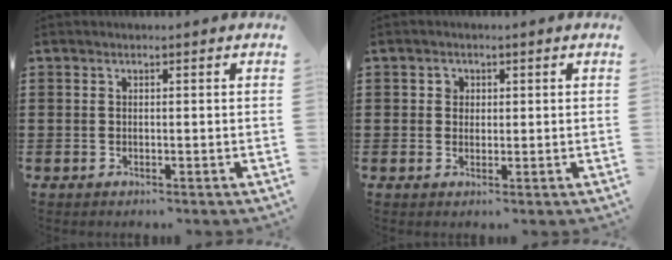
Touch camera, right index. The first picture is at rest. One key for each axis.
{"total": 1.5, "fx": 0.4, "fy": 1.3, "fz": 0.4, "tx": -0.014, "ty": 0.007, "tz": 0.007}